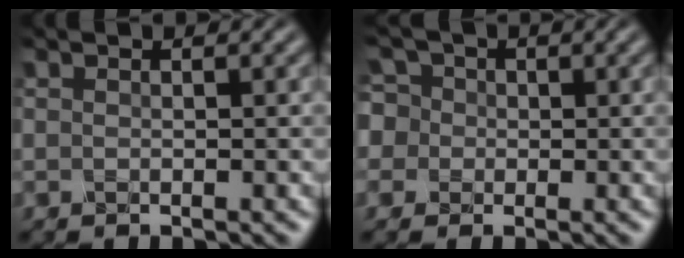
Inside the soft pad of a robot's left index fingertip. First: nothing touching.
{"total": 6.2, "force": [1.3, 5.5, 2.5], "torque": [-0.045, 0.041, -0.018]}